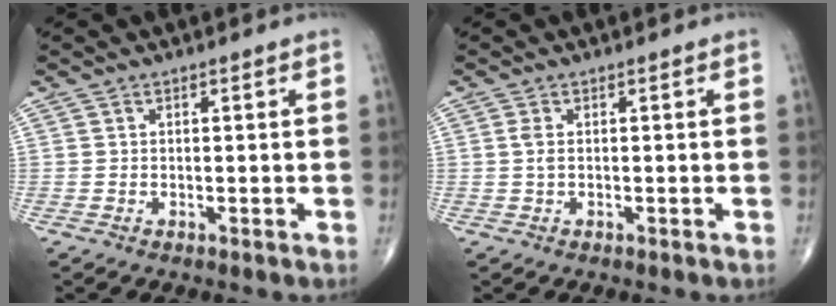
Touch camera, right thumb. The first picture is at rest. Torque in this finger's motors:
{"motor_torque": [0.25, 0.69, 0.27, 0.11, -0.05]}